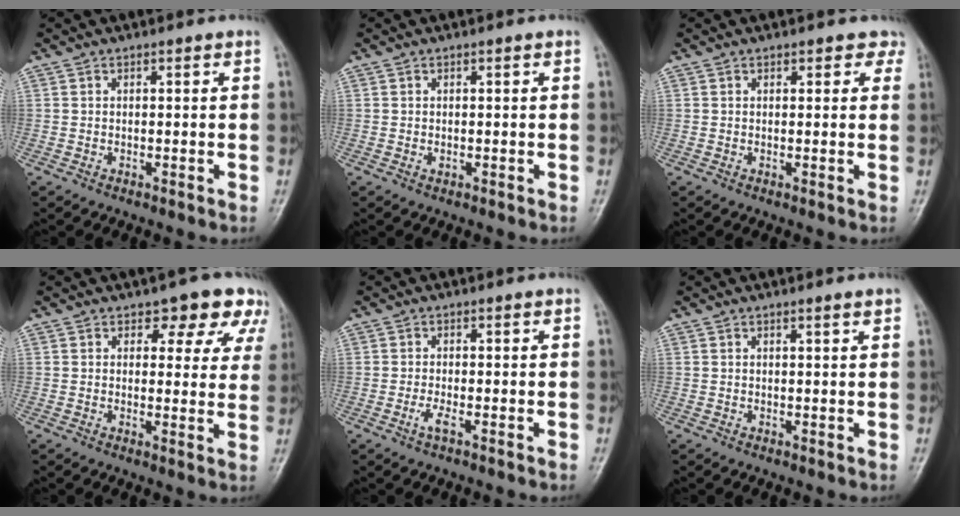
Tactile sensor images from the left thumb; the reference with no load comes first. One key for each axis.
{"total": 0.6, "fx": 0.0, "fy": 0.3, "fz": 0.5, "tx": -0.010, "ty": 0.006, "tz": 0.004}
{"total": 2.6, "fx": 1.8, "fy": 1.6, "fz": 1.0, "tx": 0.019, "ty": -0.004, "tz": 0.012}
{"total": 8.7, "fx": 5.8, "fy": 4.8, "fz": 4.4, "tx": -0.007, "ty": -0.027, "tz": 0.053}
{"total": 1.9, "fx": -0.8, "fy": 0.2, "fz": 1.7, "tx": -0.039, "ty": 0.001, "tz": -0.017}
{"total": 1.7, "fx": 1.1, "fy": 0.0, "fz": 1.2, "tx": -0.016, "ty": -0.004, "tz": 0.015}